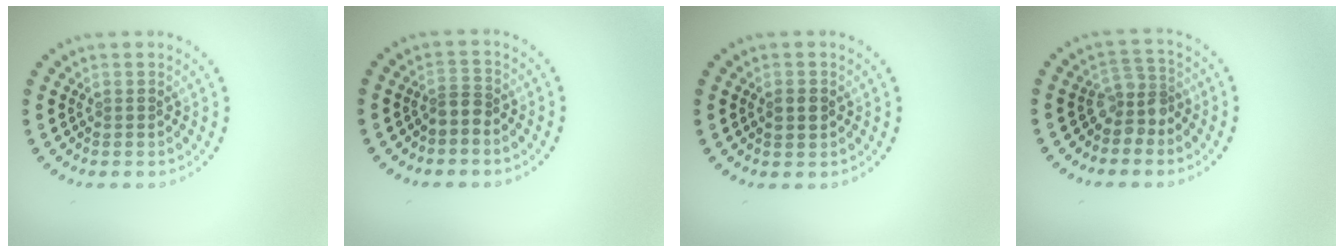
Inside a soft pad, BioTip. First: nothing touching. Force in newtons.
{"total": 1.2, "press": 0.9, "slide": 0.9}
{"total": 1.7, "press": 1.7, "slide": 0.0}
{"total": 2.5, "press": 1.9, "slide": 1.6}